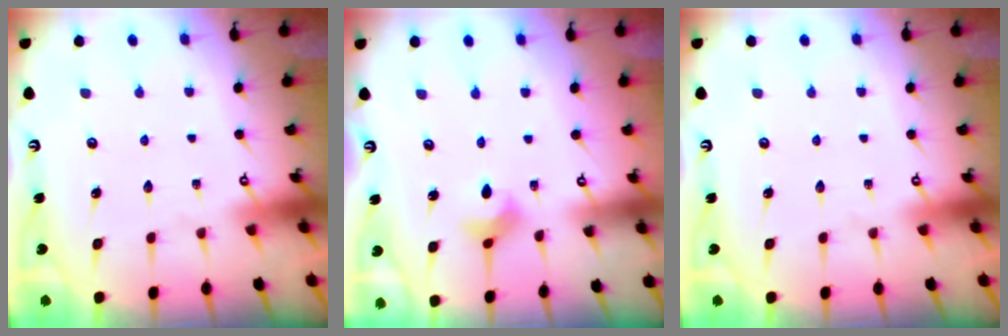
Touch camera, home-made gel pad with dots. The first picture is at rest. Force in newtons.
{"total": 4.7, "press": 4.6, "slide": 0.7}
{"total": 0.0}